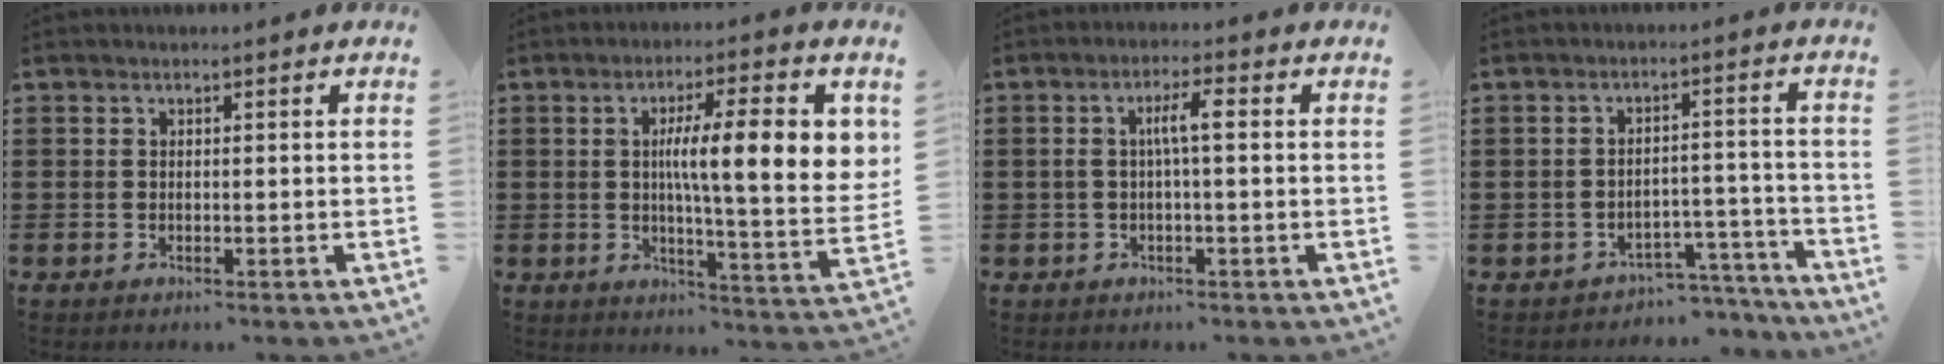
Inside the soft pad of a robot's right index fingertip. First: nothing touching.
{"total": 12.4, "force": [3.0, 2.1, 11.9], "torque": [-0.197, -0.001, 0.041]}
{"total": 3.9, "force": [0.1, 0.6, 3.9], "torque": [-0.074, 0.007, -0.003]}
{"total": 3.7, "force": [-3.5, 1.1, 0.7], "torque": [-0.016, 0.010, -0.072]}